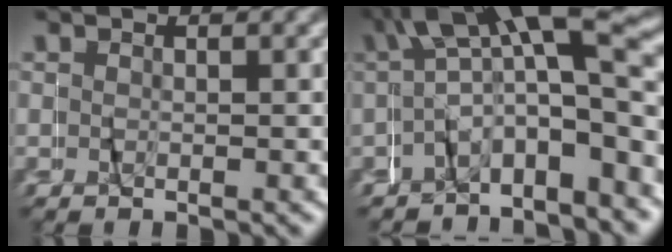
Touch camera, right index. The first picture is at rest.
{"total": 7.6, "force": [-0.4, 4.4, 6.2], "torque": [-0.100, 0.004, -0.014]}